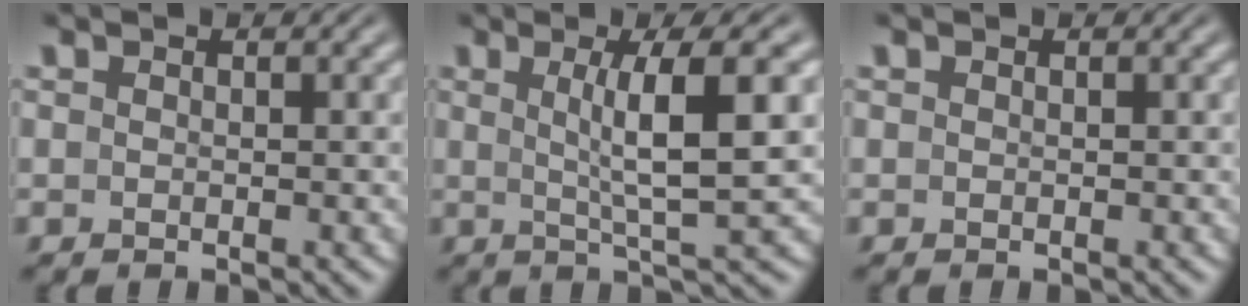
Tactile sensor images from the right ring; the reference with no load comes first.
{"total": 5.1, "force": [0.9, -0.2, 5.0], "torque": [-0.074, -0.003, 0.022]}
{"total": 0.0}